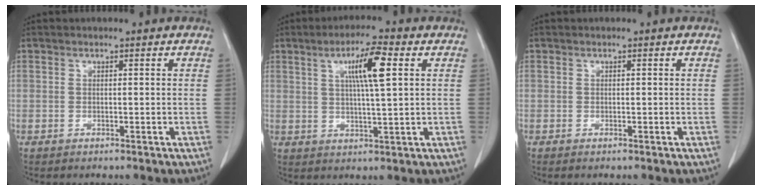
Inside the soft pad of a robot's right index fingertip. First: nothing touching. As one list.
[{"total": 7.6, "force": [2.5, 0.3, 7.1], "torque": [-0.128, 0.004, 0.043]}, {"total": 0.5, "force": [-0.5, 0.0, 0.3], "torque": [-0.012, -0.002, -0.008]}]